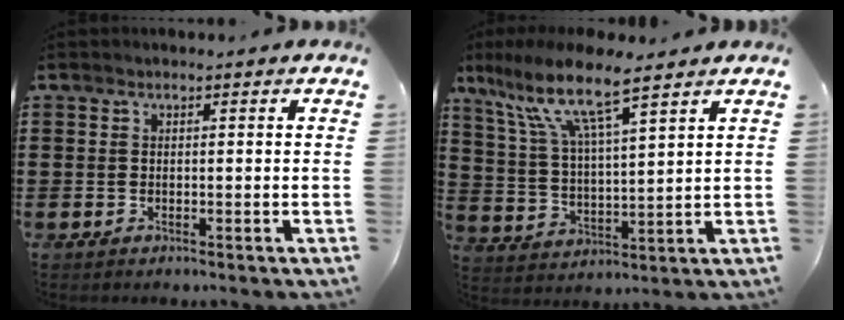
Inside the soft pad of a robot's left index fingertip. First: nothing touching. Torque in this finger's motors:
{"motor_torque": [2.14, 0.00, 1.04, 0.21]}